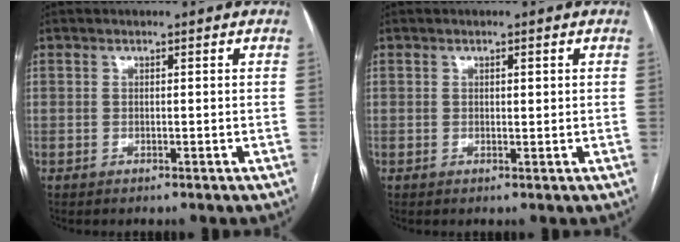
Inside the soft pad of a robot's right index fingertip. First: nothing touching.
{"total": 0.9, "force": [0.3, 0.3, 0.8], "torque": [-0.013, 0.000, 0.005]}